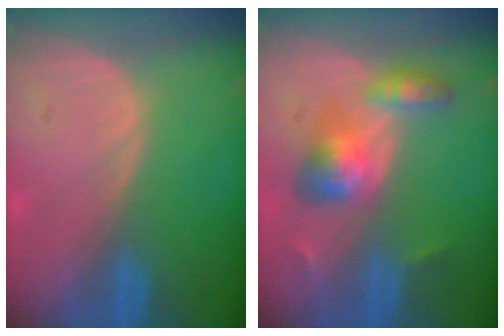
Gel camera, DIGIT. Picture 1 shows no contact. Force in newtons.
{"total": 5.9, "press": 5.9, "slide": 0.1}